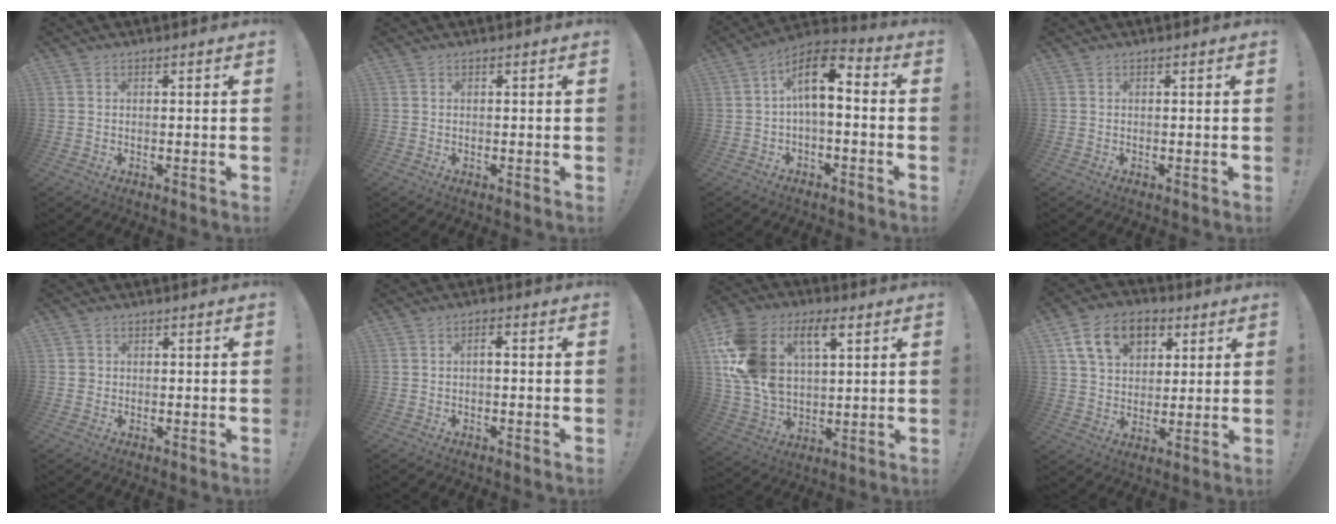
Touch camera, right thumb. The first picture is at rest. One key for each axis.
{"total": 0.0}
{"total": 11.2, "fx": 1.2, "fy": 5.2, "fz": 9.8, "tx": -0.164, "ty": 0.008, "tz": 0.021}
{"total": 0.0}
{"total": 1.2, "fx": 0.0, "fy": 1.2, "fz": 0.2, "tx": -0.011, "ty": 0.006, "tz": 0.002}
{"total": 1.8, "fx": -0.7, "fy": 0.4, "fz": 1.6, "tx": -0.037, "ty": 0.009, "tz": -0.013}
{"total": 19.8, "fx": 7.7, "fy": 12.9, "fz": 12.9, "tx": -0.261, "ty": -0.027, "tz": 0.136}
{"total": 14.8, "fx": 6.5, "fy": 10.3, "fz": 8.4, "tx": -0.130, "ty": -0.016, "tz": 0.125}